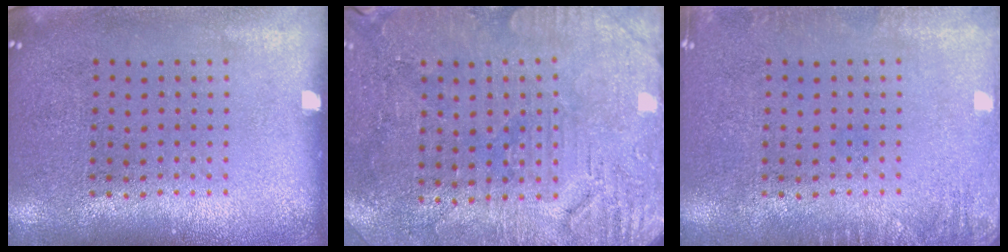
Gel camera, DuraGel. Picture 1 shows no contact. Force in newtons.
{"total": 3.0, "press": 2.9, "slide": 0.6}
{"total": 1.4, "press": 1.4, "slide": 0.3}